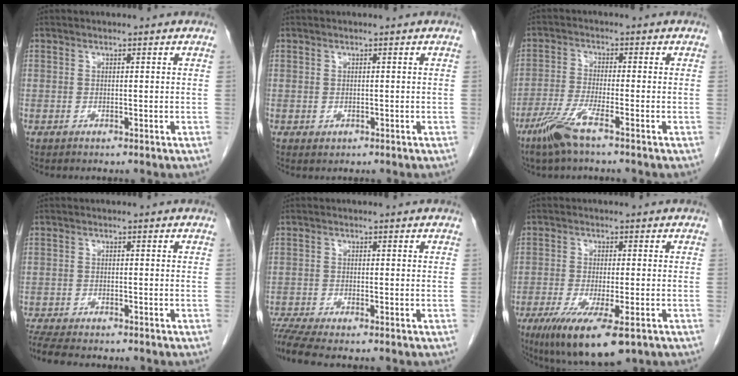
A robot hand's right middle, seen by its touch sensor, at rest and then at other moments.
{"total": 0.6, "force": [-0.1, 0.5, 0.2], "torque": [-0.005, 0.000, 0.004]}
{"total": 6.1, "force": [-4.0, 0.1, 4.6], "torque": [-0.101, -0.013, -0.085]}
{"total": 7.9, "force": [-6.9, 1.5, 3.5], "torque": [-0.060, -0.011, -0.109]}
{"total": 4.3, "force": [-3.8, -0.6, 2.0], "torque": [-0.040, -0.012, -0.071]}
{"total": 11.5, "force": [-6.8, 2.4, 9.0], "torque": [-0.153, -0.031, -0.107]}